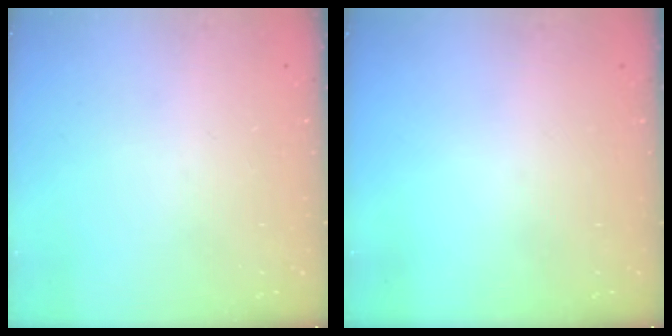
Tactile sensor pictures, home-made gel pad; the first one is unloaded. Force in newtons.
{"total": 0.0}